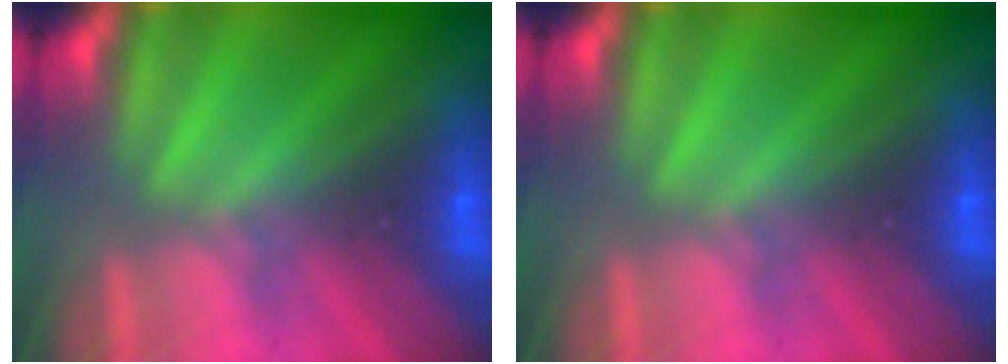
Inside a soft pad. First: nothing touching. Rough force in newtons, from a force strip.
{"total": 0.0}